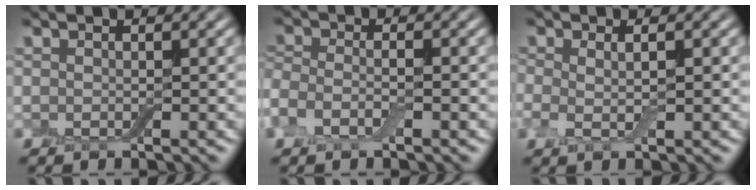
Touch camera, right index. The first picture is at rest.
{"total": 2.3, "force": [-1.3, 0.9, 1.6], "torque": [-0.040, 0.004, -0.038]}
{"total": 1.8, "force": [0.2, 0.6, 1.7], "torque": [-0.039, 0.001, 0.000]}